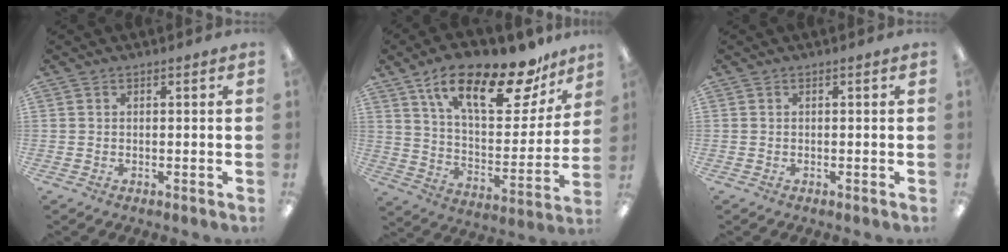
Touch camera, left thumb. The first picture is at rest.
{"total": 22.8, "force": [15.3, 8.3, 14.6], "torque": [-0.230, -0.088, 0.255]}
{"total": 0.0}